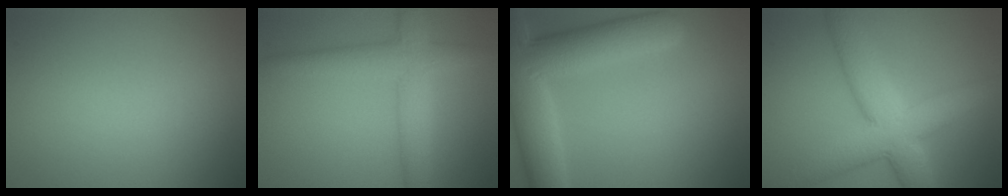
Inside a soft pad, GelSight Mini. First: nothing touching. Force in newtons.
{"total": 4.8, "press": 4.8, "slide": 0.1}
{"total": 9.1, "press": 9.1, "slide": 0.3}
{"total": 7.8, "press": 7.8, "slide": 0.3}